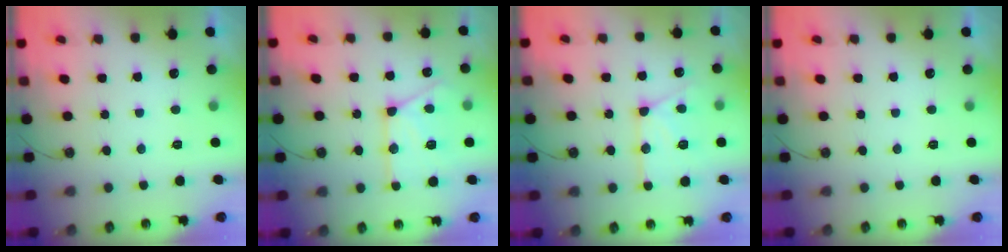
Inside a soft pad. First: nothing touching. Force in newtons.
{"total": 15.6, "press": 15.5, "slide": 1.8}
{"total": 13.4, "press": 13.3, "slide": 1.2}
{"total": 0.0}